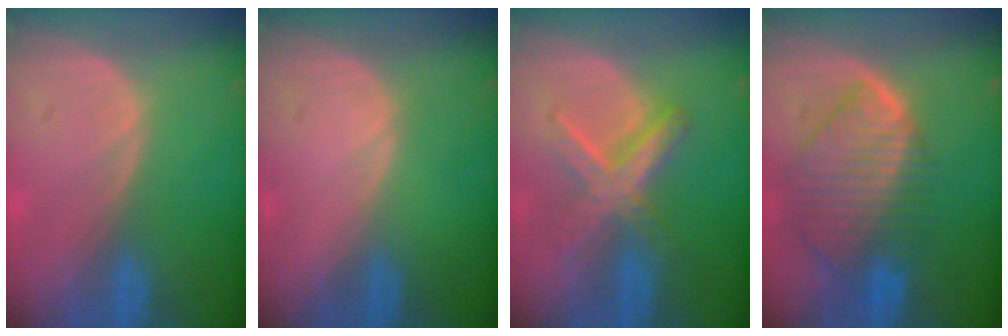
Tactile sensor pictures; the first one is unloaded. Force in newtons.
{"total": 0.0}
{"total": 6.3, "press": 6.3, "slide": 0.2}
{"total": 9.9, "press": 8.6, "slide": 4.9}